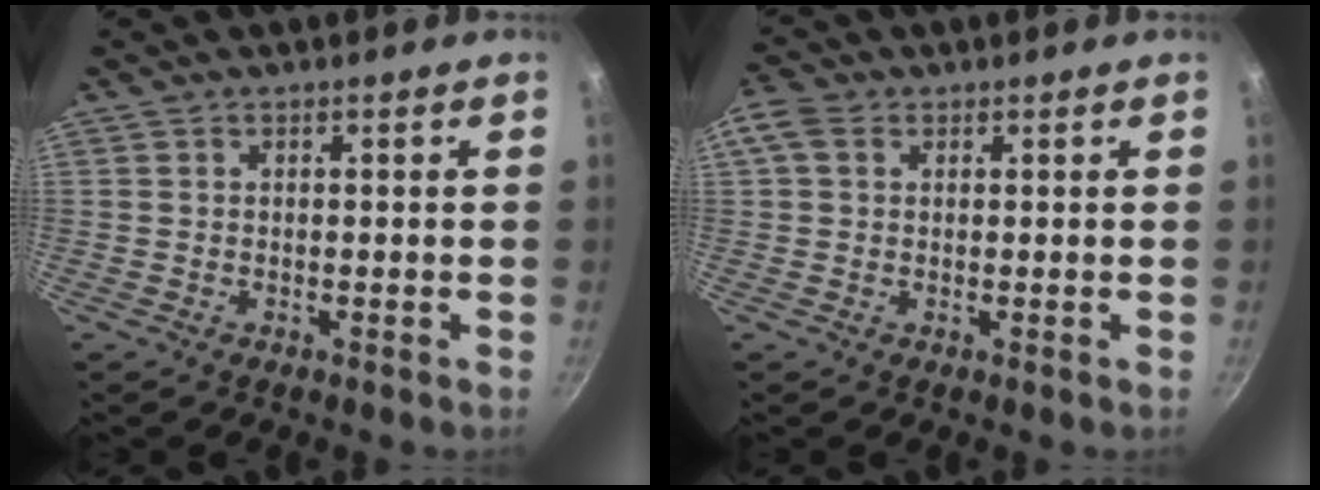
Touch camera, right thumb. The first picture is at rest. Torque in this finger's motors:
{"motor_torque": [0.62, 2.78, 0.63, -0.34, 0.48]}